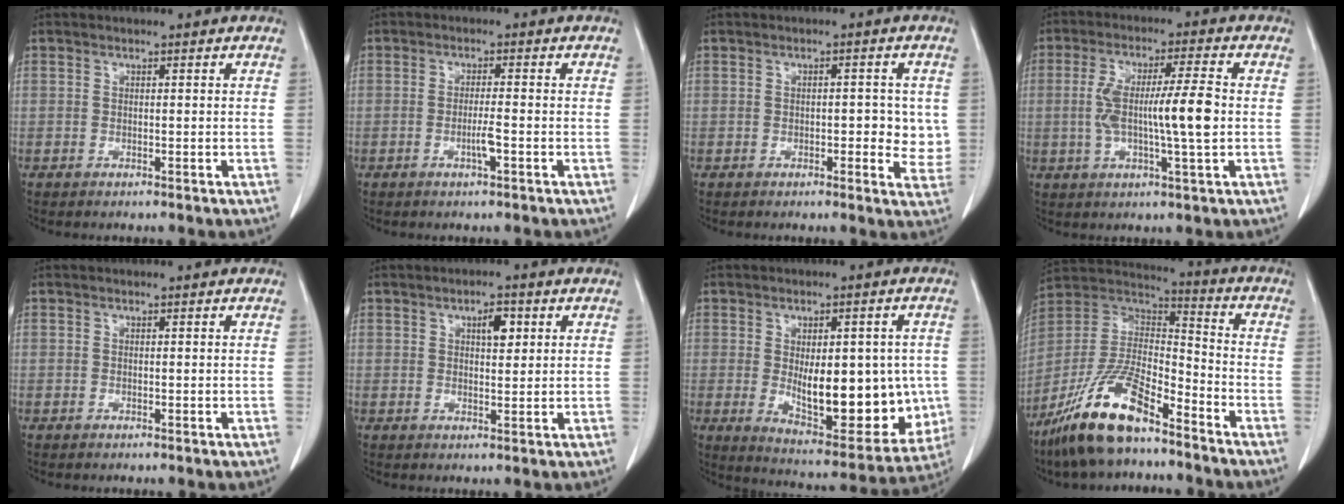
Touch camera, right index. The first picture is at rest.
{"total": 1.5, "force": [-0.5, -0.1, 1.4], "torque": [-0.029, -0.002, -0.009]}
{"total": 5.0, "force": [0.0, 2.3, 4.5], "torque": [-0.041, -0.002, -0.004]}
{"total": 10.5, "force": [-0.4, 0.6, 10.5], "torque": [-0.194, 0.010, -0.009]}
{"total": 0.0}
{"total": 3.3, "force": [1.3, 1.3, 2.8], "torque": [-0.044, 0.001, 0.021]}
{"total": 17.8, "force": [-1.6, 7.6, 16.1], "torque": [-0.223, -0.008, 0.005]}
{"total": 16.1, "force": [-11.4, 4.3, 10.6], "torque": [-0.214, 0.006, -0.212]}